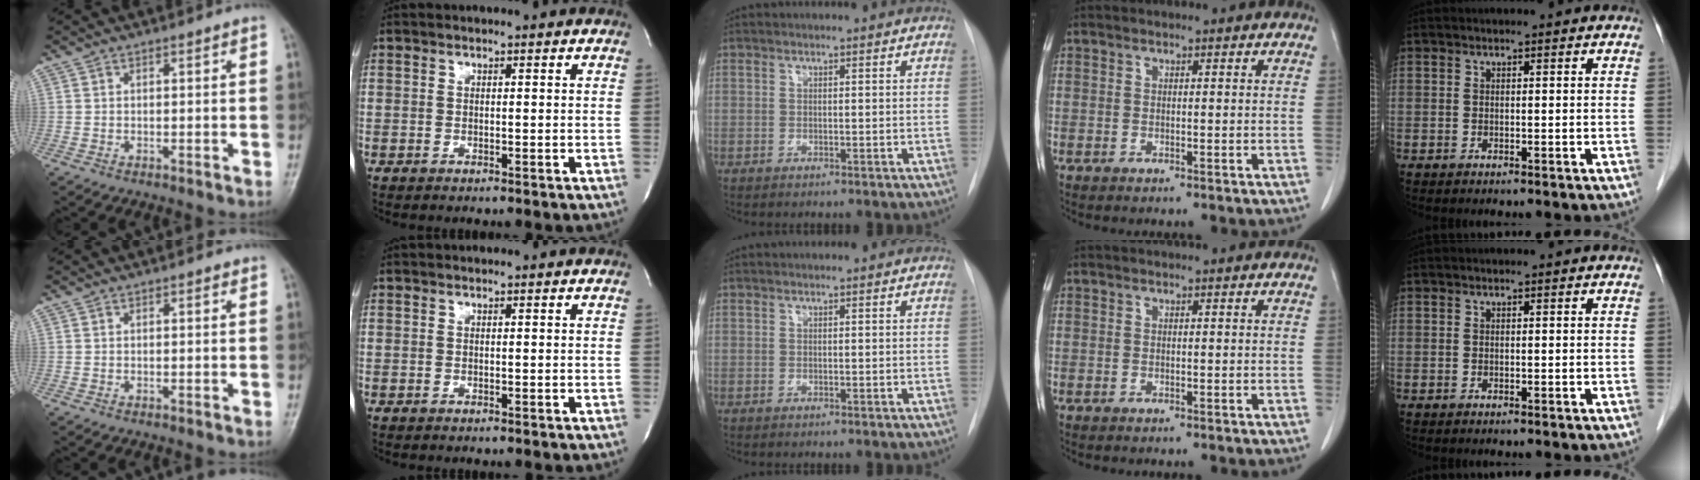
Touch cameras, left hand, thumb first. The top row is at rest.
{}